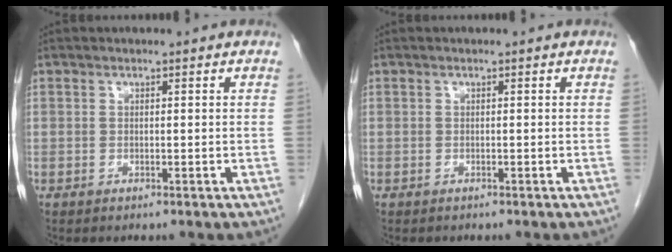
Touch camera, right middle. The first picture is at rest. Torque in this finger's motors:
{"motor_torque": [0.00, -0.04, 0.00, -0.01]}